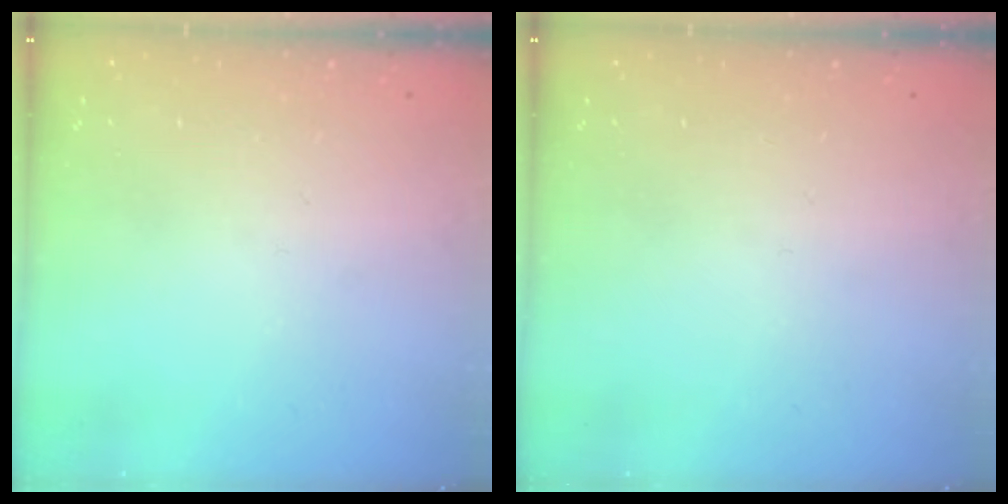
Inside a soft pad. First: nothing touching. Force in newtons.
{"total": 0.0}